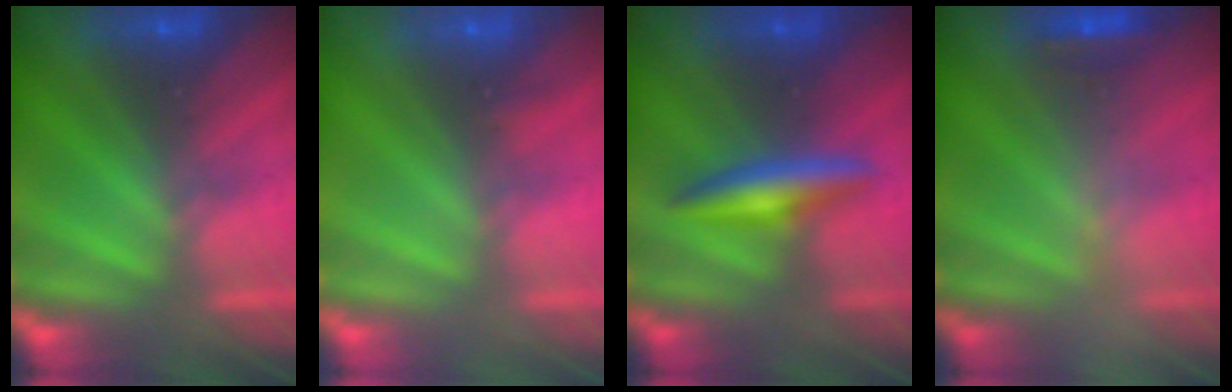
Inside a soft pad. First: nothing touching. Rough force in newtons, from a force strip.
{"total": 2.3}
{"total": 2.7}
{"total": 2.4}